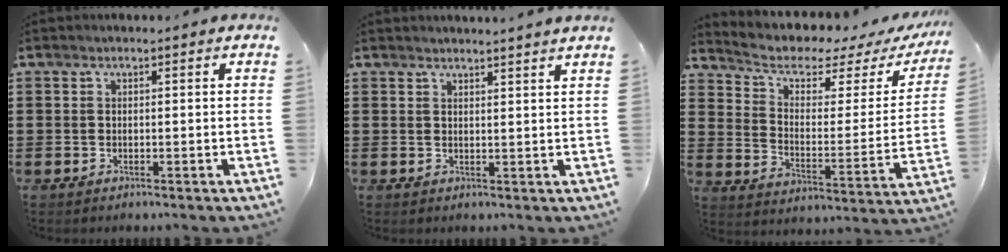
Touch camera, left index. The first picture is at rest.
{"total": 1.9, "force": [1.8, -0.5, 0.1], "torque": [-0.006, -0.003, 0.036]}
{"total": 4.9, "force": [3.5, 2.0, 2.8], "torque": [-0.078, -0.025, 0.055]}